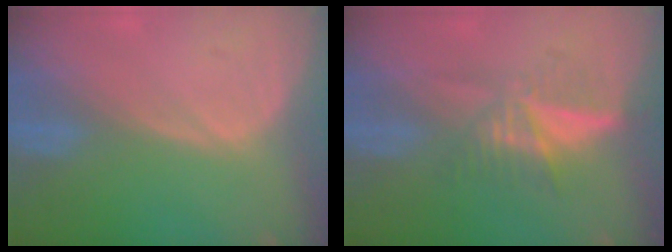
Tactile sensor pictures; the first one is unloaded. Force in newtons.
{"total": 5.9, "press": 5.3, "slide": 2.7}